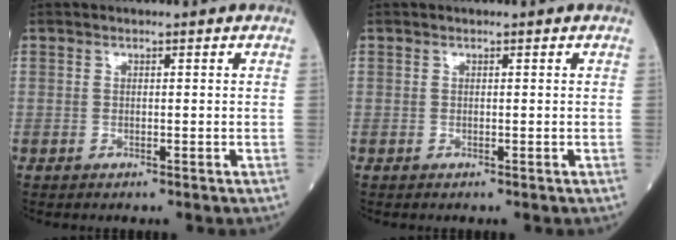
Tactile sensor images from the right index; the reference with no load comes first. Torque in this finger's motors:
{"motor_torque": [0.04, 0.02, 0.00, 0.00]}